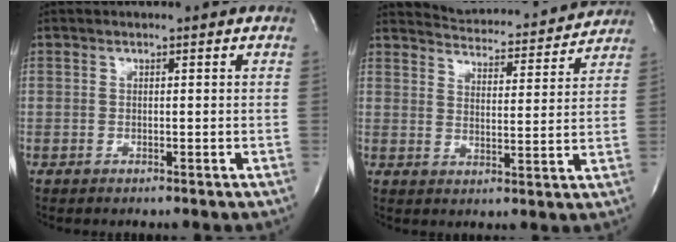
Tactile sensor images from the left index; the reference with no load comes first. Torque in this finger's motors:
{"motor_torque": [0.68, -0.80, 0.23, 0.03]}